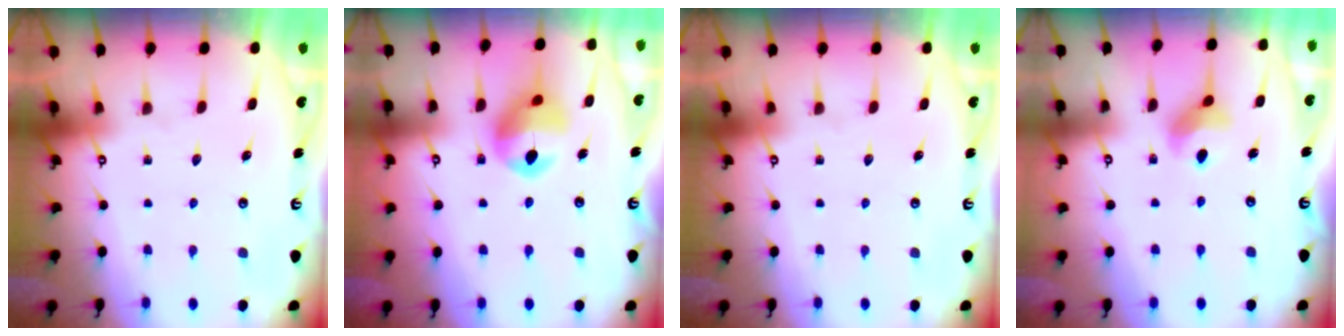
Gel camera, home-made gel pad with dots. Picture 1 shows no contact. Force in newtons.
{"total": 13.3, "press": 13.2, "slide": 1.4}
{"total": 0.0}
{"total": 6.0, "press": 6.0, "slide": 0.6}